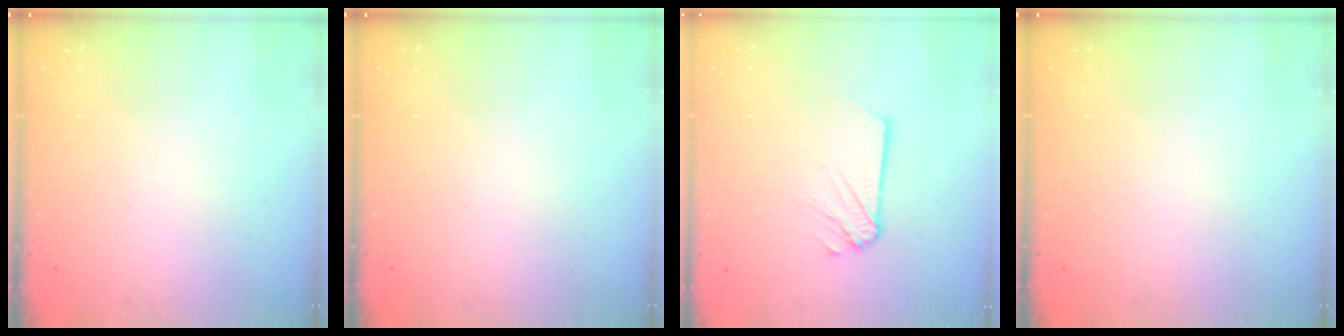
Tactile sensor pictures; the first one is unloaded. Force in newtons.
{"total": 0.0}
{"total": 3.7, "press": 3.6, "slide": 0.6}
{"total": 0.0}